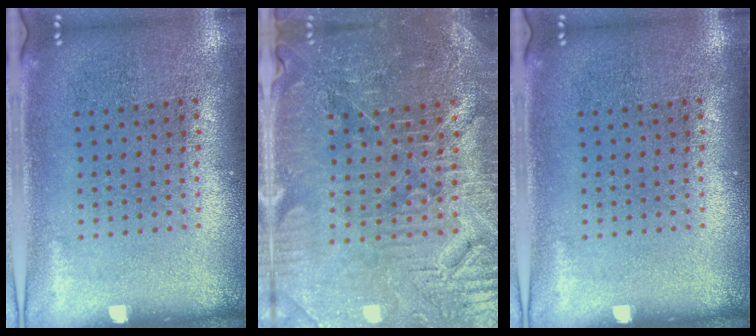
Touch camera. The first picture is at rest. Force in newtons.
{"total": 4.6, "press": 4.4, "slide": 1.3}
{"total": 0.0}